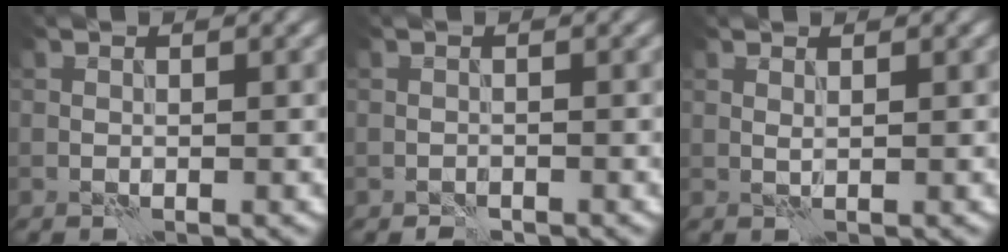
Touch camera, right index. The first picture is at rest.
{"total": 0.9, "force": [-0.8, 0.4, 0.2], "torque": [-0.001, 0.000, -0.016]}
{"total": 0.6, "force": [0.5, 0.0, 0.3], "torque": [-0.006, 0.003, 0.009]}